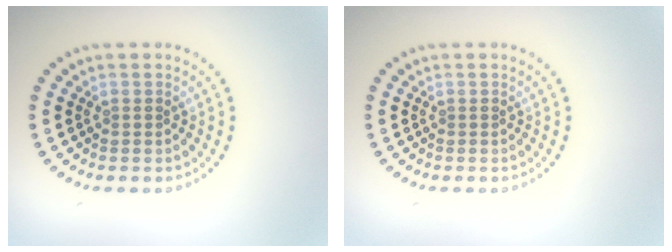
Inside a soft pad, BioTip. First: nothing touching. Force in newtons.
{"total": 0.0}